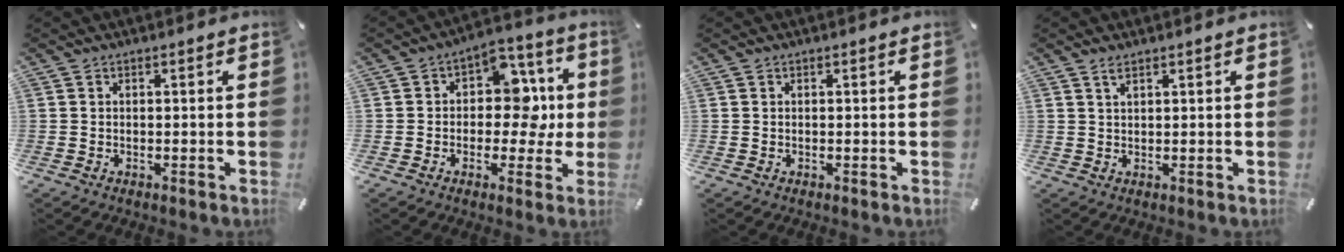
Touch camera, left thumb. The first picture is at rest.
{"total": 11.5, "force": [0.0, 8.7, 7.5], "torque": [-0.089, -0.001, 0.001]}
{"total": 0.0}
{"total": 1.8, "force": [1.4, 0.4, 1.1], "torque": [-0.023, -0.001, 0.025]}